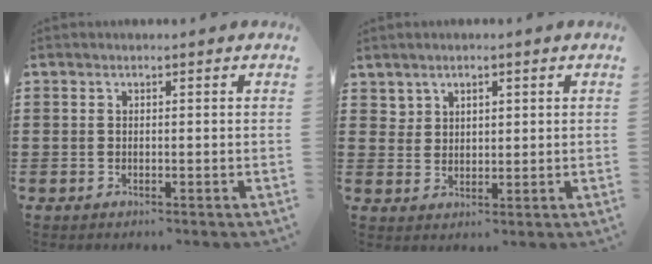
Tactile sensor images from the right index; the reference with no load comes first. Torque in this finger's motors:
{"motor_torque": [0.00, 0.03, -0.05, 0.00]}